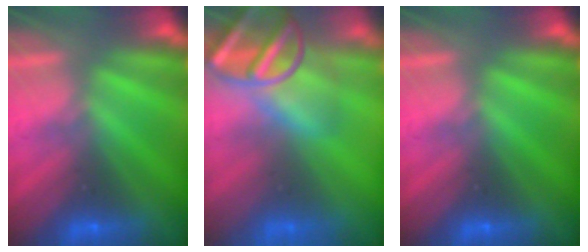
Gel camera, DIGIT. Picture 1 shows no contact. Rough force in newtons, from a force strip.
{"total": 7.1}
{"total": 0.0}